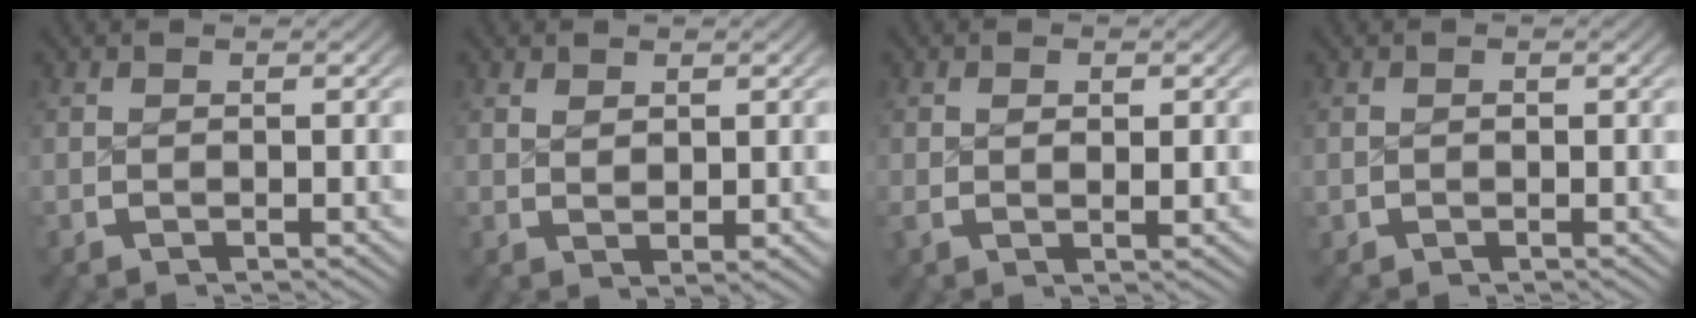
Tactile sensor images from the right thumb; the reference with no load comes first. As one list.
[{"total": 1.4, "force": [1.0, 0.4, 0.8], "torque": [-0.011, -0.006, 0.028]}, {"total": 1.7, "force": [0.3, 1.0, 1.3], "torque": [-0.029, -0.009, 0.012]}, {"total": 0.6, "force": [0.0, 0.6, 0.2], "torque": [-0.007, -0.004, 0.004]}]